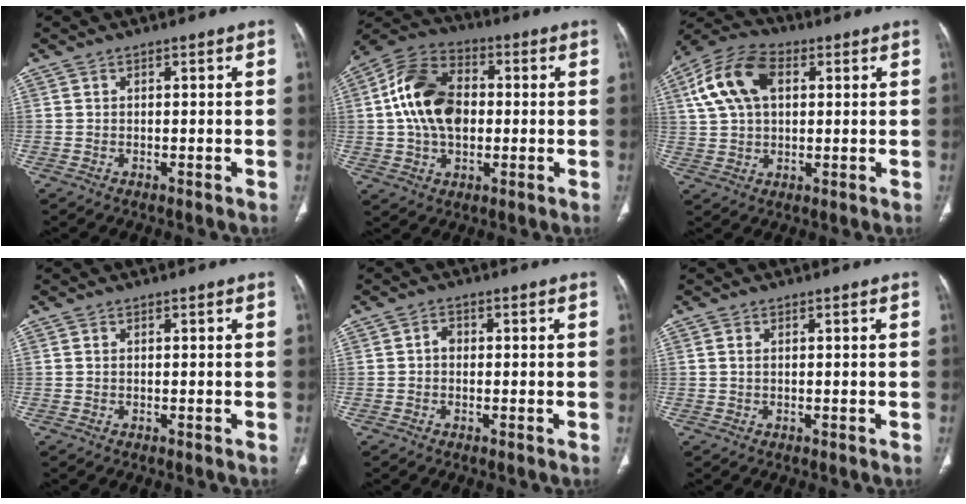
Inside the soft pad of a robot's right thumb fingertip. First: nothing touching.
{"total": 15.9, "force": [0.9, 10.5, 11.8], "torque": [-0.202, 0.023, 0.010]}
{"total": 13.2, "force": [3.9, 8.2, 9.6], "torque": [-0.185, 0.019, 0.069]}
{"total": 0.0}
{"total": 1.6, "force": [-0.1, 1.3, 1.0], "torque": [-0.008, 0.006, -0.007]}
{"total": 0.8, "force": [0.2, 0.4, 0.6], "torque": [-0.019, 0.006, 0.007]}